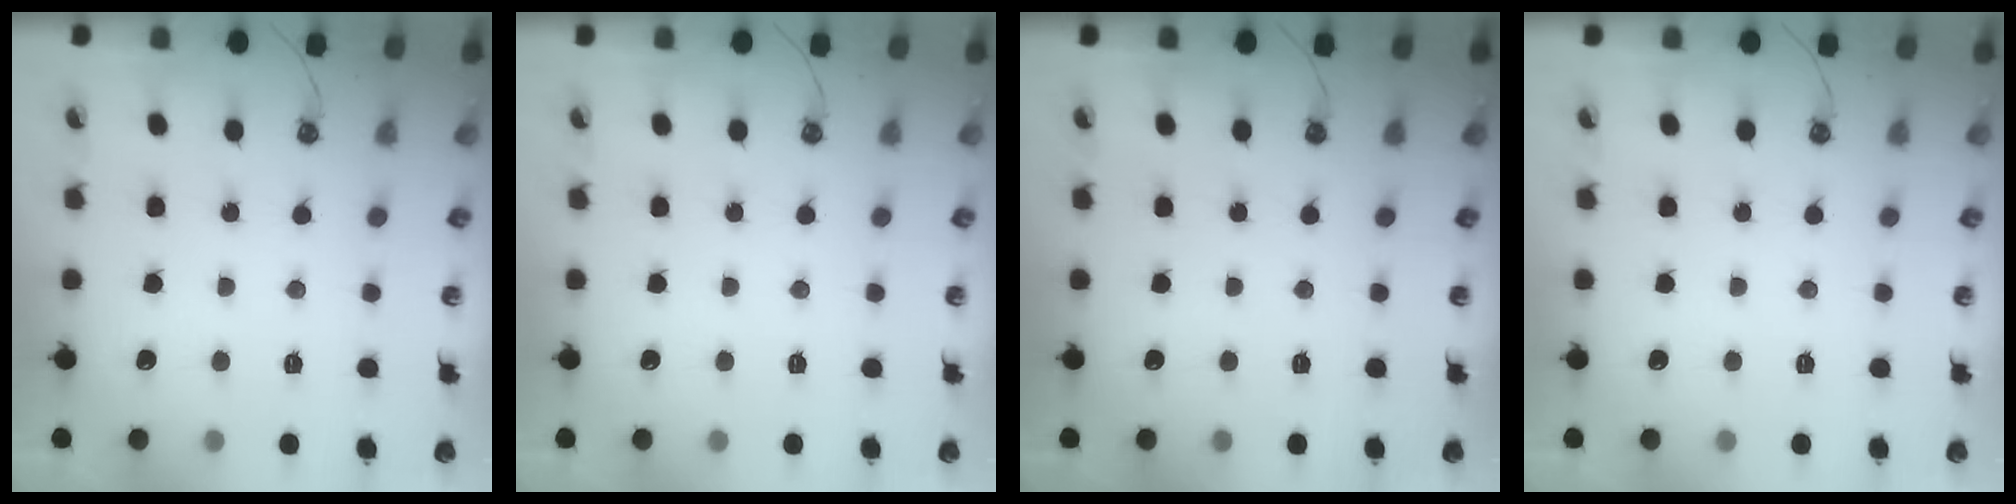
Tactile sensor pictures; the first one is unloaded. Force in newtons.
{"total": 0.0}
{"total": 0.0}
{"total": 0.0}